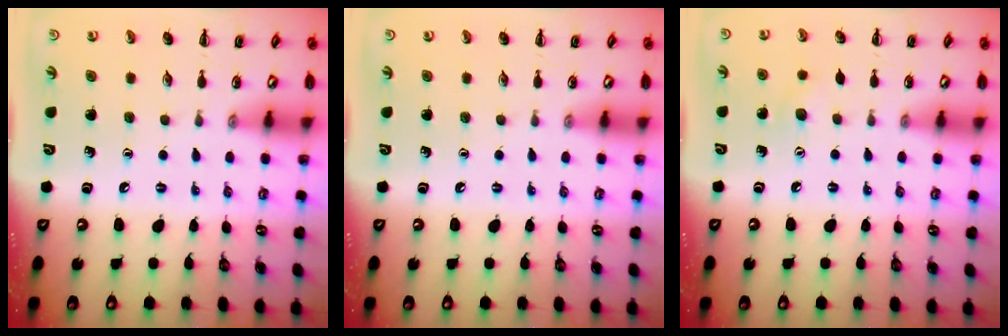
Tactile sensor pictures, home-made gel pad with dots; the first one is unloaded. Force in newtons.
{"total": 0.0}
{"total": 5.5, "press": 5.4, "slide": 1.4}